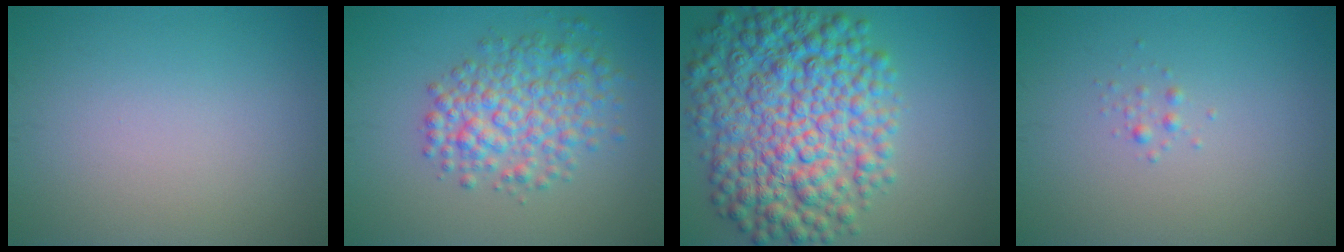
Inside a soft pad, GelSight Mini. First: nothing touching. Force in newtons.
{"total": 5.4, "press": 5.4, "slide": 0.1}
{"total": 11.7, "press": 11.7, "slide": 0.2}
{"total": 0.7, "press": 0.7, "slide": 0.0}